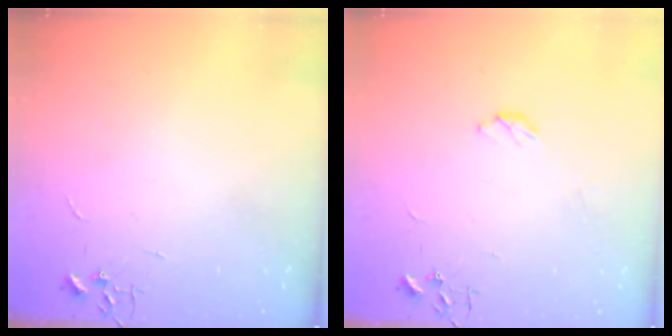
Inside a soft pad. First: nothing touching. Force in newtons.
{"total": 4.2, "press": 4.2, "slide": 0.4}